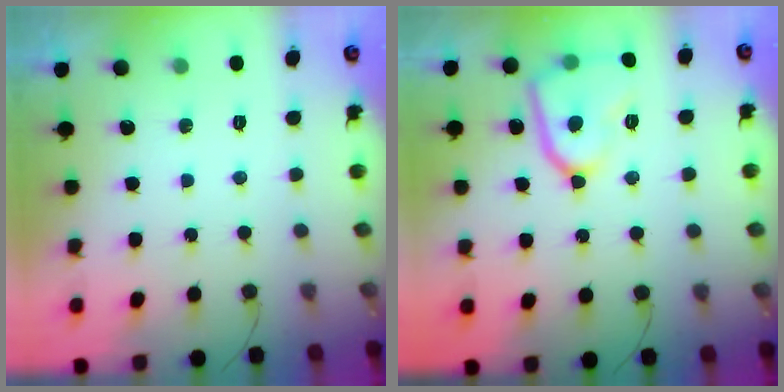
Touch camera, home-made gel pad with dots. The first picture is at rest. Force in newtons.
{"total": 12.7, "press": 12.6, "slide": 1.4}